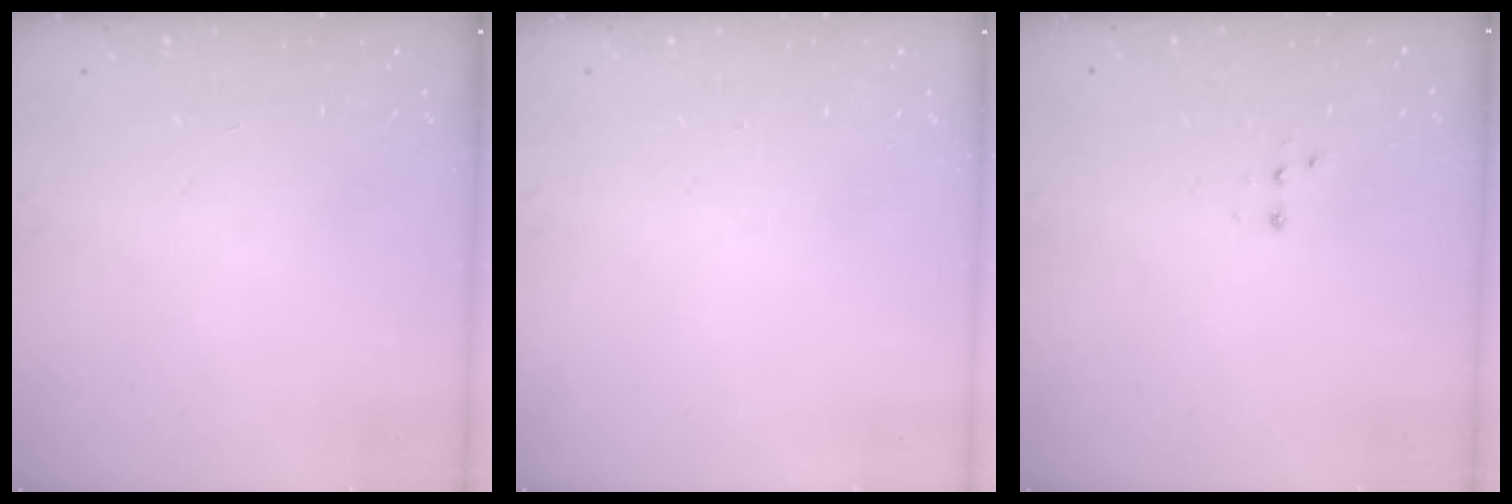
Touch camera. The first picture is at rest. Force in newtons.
{"total": 0.0}
{"total": 2.8, "press": 2.7, "slide": 0.7}